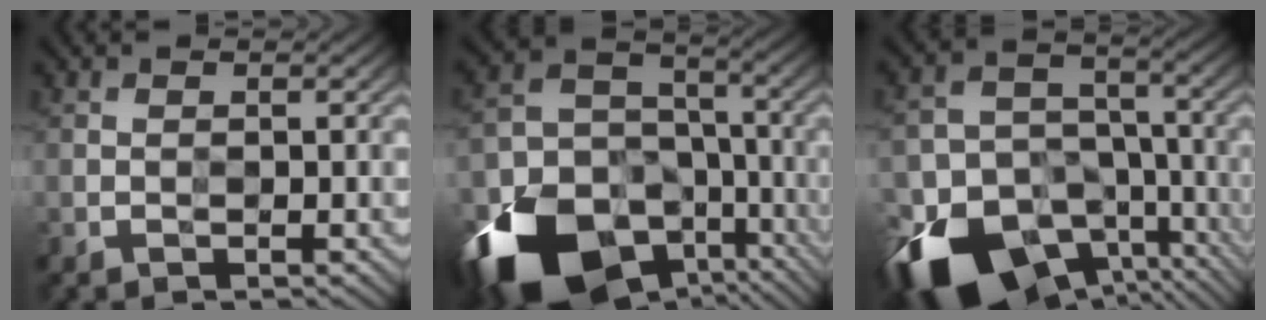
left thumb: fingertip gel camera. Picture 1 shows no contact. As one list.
[{"total": 19.6, "force": [-11.2, 12.9, 9.7], "torque": [-0.232, -0.054, -0.173]}, {"total": 19.8, "force": [-11.8, 12.9, 9.4], "torque": [-0.206, -0.055, -0.151]}]